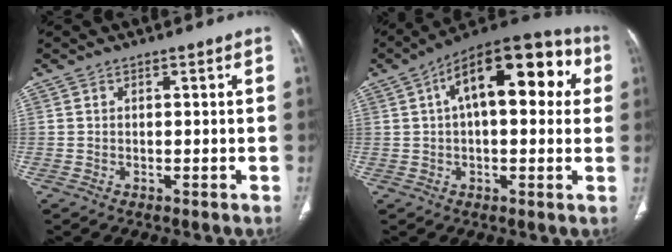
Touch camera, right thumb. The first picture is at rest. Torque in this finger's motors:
{"motor_torque": [0.92, 3.97, 1.54, -0.50, 0.48]}